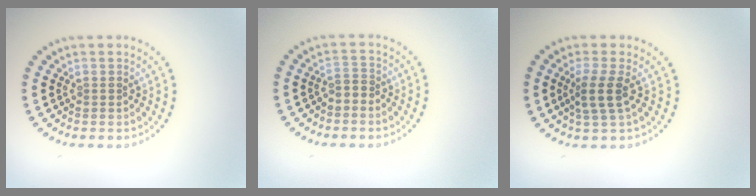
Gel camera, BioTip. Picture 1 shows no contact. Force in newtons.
{"total": 1.3, "press": 1.0, "slide": 0.9}
{"total": 2.6, "press": 2.1, "slide": 1.4}